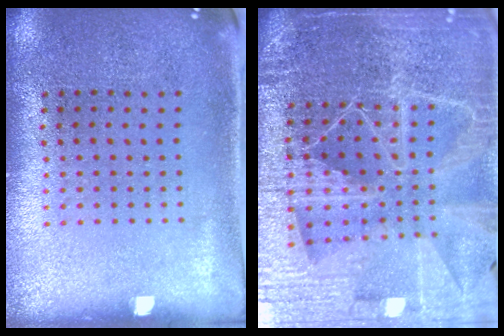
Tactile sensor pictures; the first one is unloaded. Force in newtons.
{"total": 5.7, "press": 5.0, "slide": 2.8}